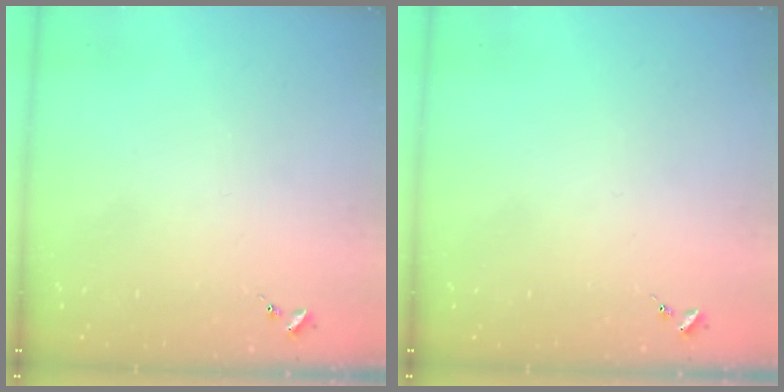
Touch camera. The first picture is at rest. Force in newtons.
{"total": 0.0}